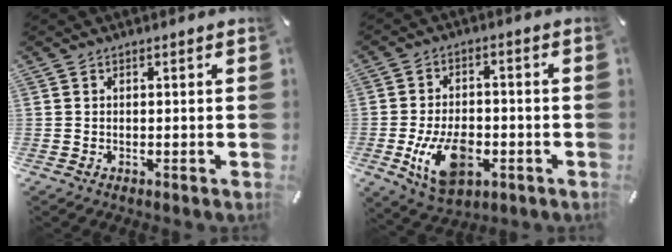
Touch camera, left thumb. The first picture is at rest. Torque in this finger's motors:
{"motor_torque": [0.41, 2.35, 0.57, 0.19, 0.44]}